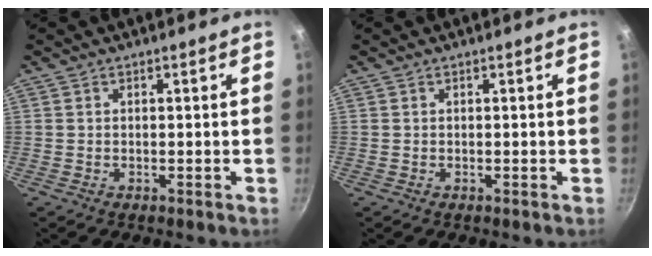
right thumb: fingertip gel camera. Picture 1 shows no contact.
{"total": 0.0}